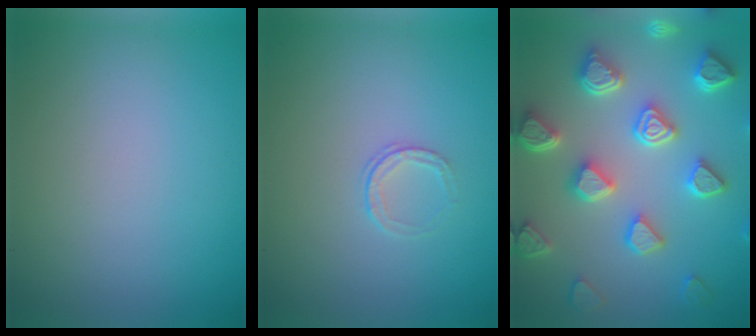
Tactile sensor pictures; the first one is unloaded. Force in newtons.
{"total": 1.0, "press": 0.7, "slide": 0.7}
{"total": 7.0, "press": 5.7, "slide": 4.1}